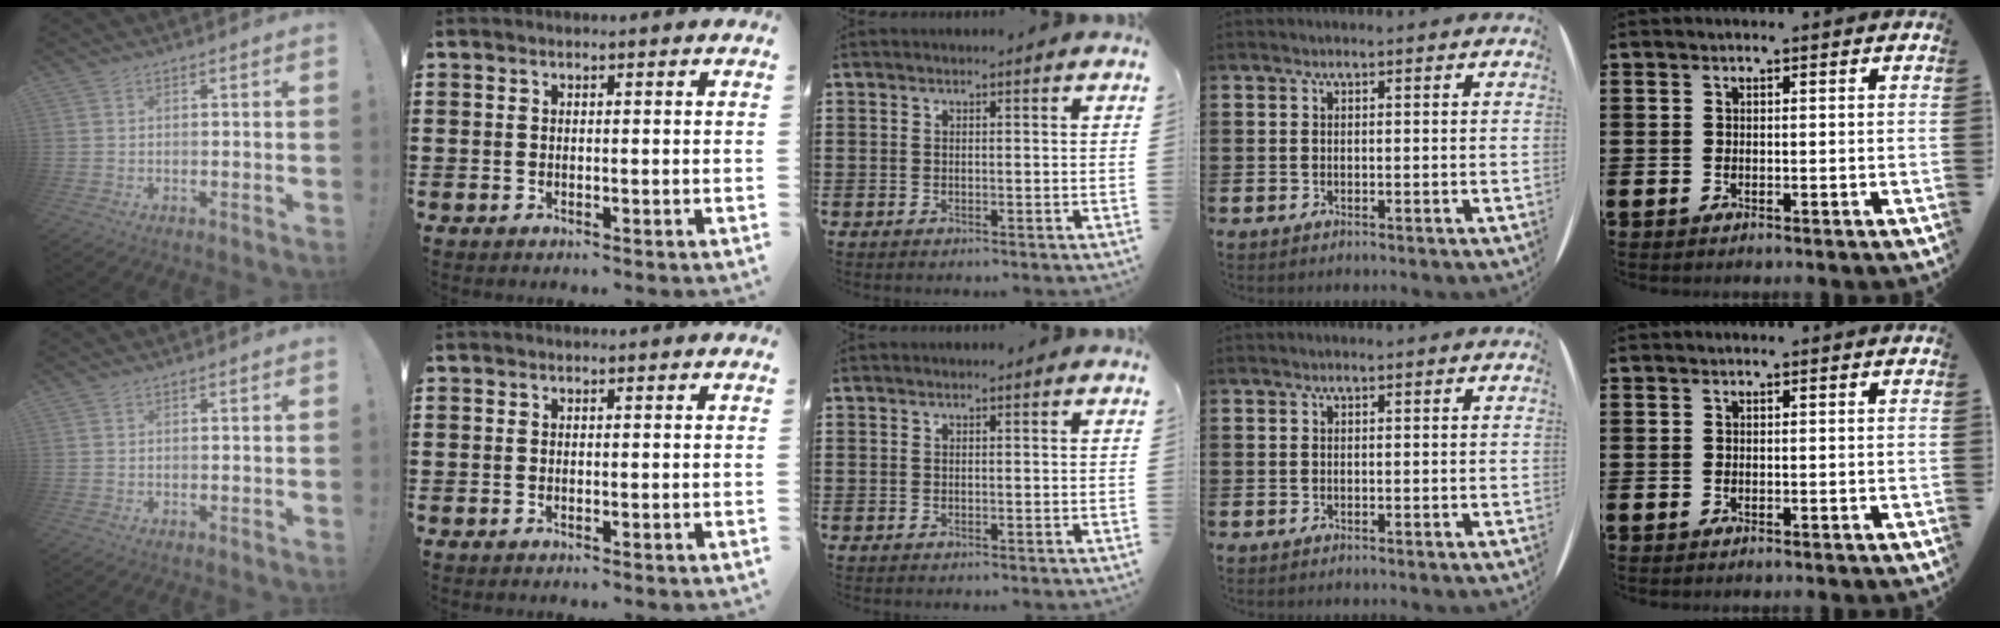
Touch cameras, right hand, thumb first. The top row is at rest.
{}